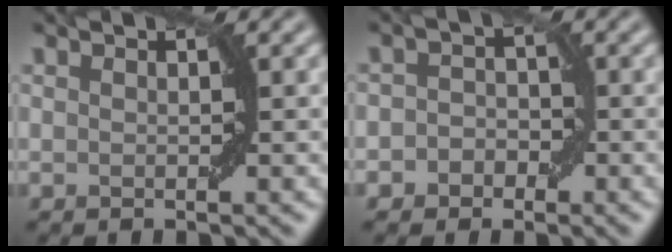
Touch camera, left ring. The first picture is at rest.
{"total": 2.2, "force": [-0.9, 1.8, 0.7], "torque": [0.013, 0.005, -0.020]}